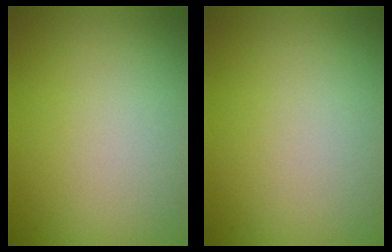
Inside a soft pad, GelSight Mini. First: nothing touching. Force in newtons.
{"total": 0.0}